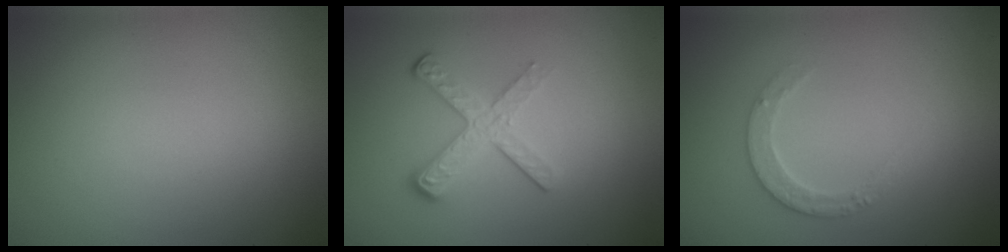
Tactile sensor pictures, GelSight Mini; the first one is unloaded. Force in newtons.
{"total": 3.6, "press": 2.4, "slide": 2.6}
{"total": 2.1, "press": 2.1, "slide": 0.3}